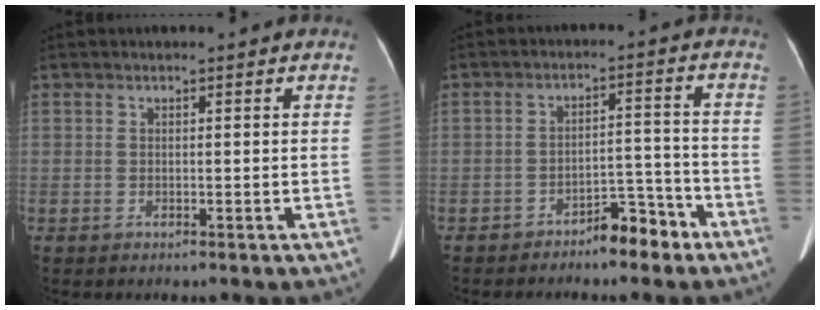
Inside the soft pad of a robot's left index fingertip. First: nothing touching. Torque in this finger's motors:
{"motor_torque": [-0.04, 0.18, 0.01, 0.01]}